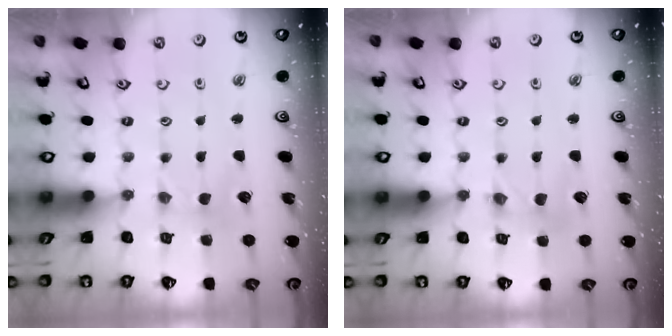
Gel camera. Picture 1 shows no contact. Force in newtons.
{"total": 1.4, "press": 1.3, "slide": 0.2}